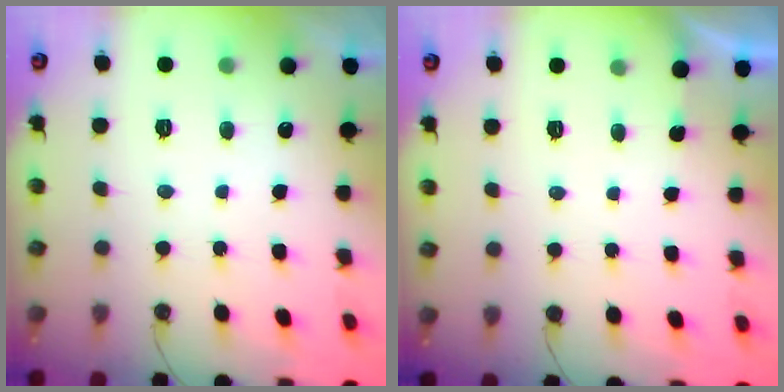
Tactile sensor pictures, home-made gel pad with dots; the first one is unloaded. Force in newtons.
{"total": 0.7, "press": 0.7, "slide": 0.1}